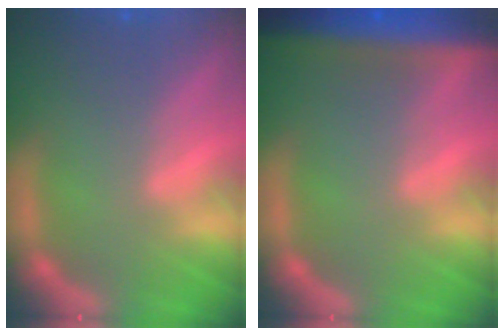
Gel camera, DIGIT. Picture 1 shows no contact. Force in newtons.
{"total": 9.6}